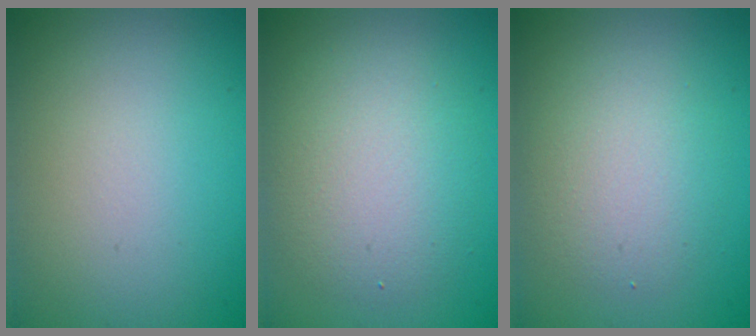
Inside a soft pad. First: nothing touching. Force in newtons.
{"total": 4.7, "press": 4.7, "slide": 0.2}
{"total": 3.4, "press": 3.4, "slide": 0.2}